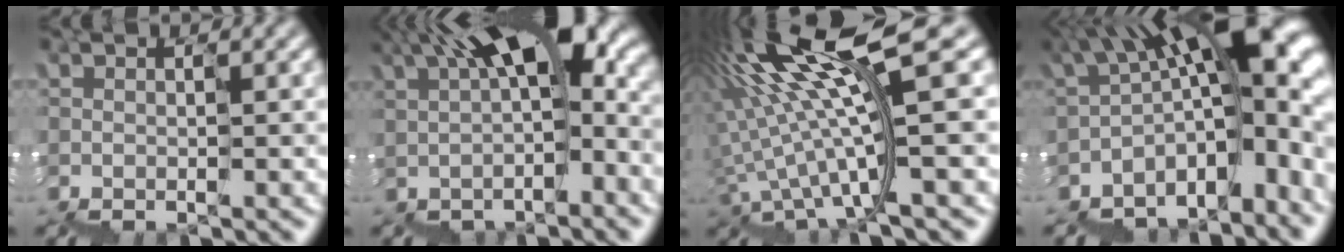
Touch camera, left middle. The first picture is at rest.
{"total": 9.4, "force": [1.5, 3.7, 8.5], "torque": [-0.128, 0.022, 0.038]}
{"total": 10.2, "force": [3.0, 1.8, 9.6], "torque": [-0.184, 0.022, 0.074]}
{"total": 12.9, "force": [-2.2, 5.9, 11.3], "torque": [-0.155, 0.030, -0.024]}